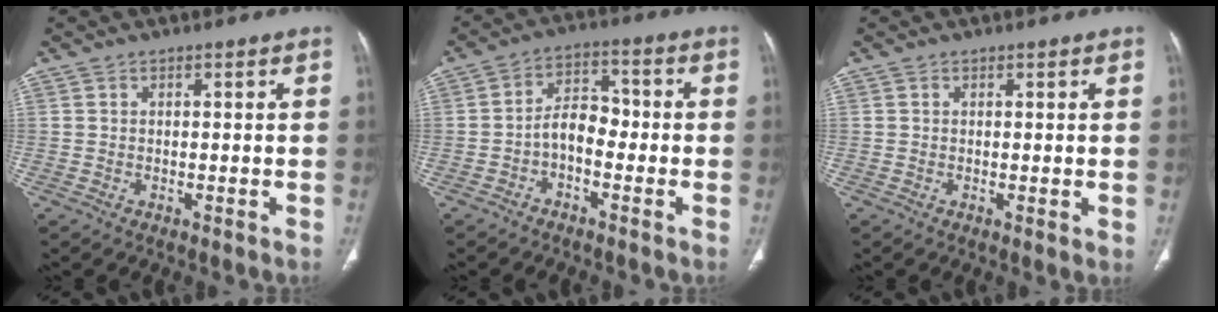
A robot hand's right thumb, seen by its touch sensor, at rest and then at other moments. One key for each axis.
{"total": 6.0, "fx": -1.9, "fy": 3.8, "fz": 4.2, "tx": -0.055, "ty": 0.035, "tz": -0.045}
{"total": 1.1, "fx": 0.2, "fy": 0.2, "fz": 1.0, "tx": -0.023, "ty": -0.006, "tz": 0.002}